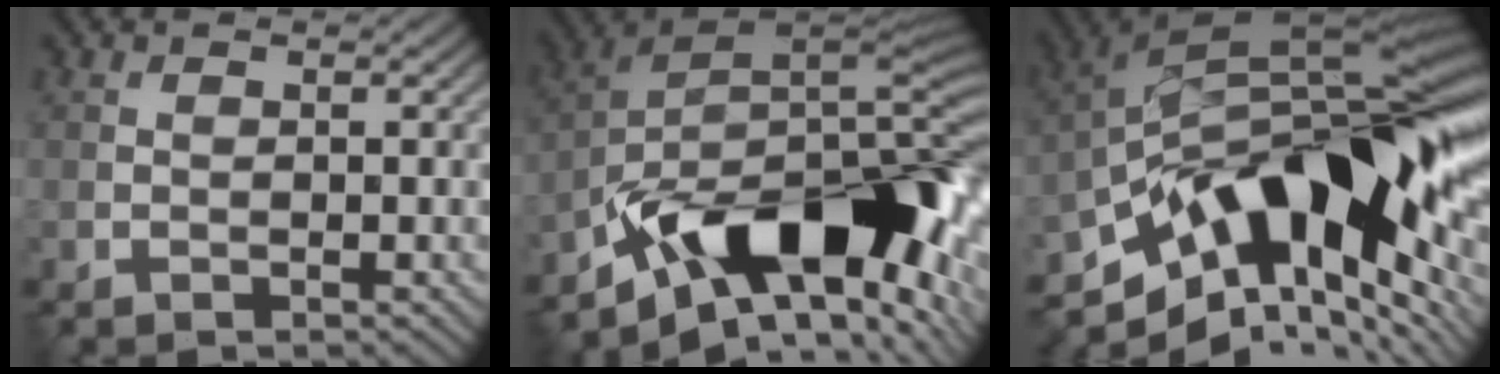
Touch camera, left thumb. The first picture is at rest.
{"total": 16.6, "force": [-8.2, 7.2, 12.4], "torque": [-0.193, 0.006, -0.150]}
{"total": 17.3, "force": [-5.5, 8.0, 14.4], "torque": [-0.227, 0.018, -0.114]}